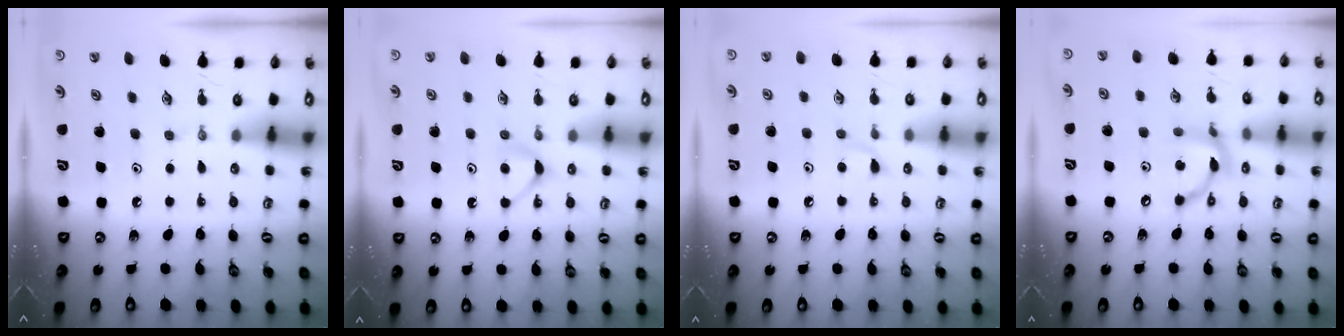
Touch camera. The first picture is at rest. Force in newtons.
{"total": 4.2, "press": 4.2, "slide": 0.6}
{"total": 5.0, "press": 5.0, "slide": 0.6}
{"total": 12.0, "press": 11.9, "slide": 0.9}